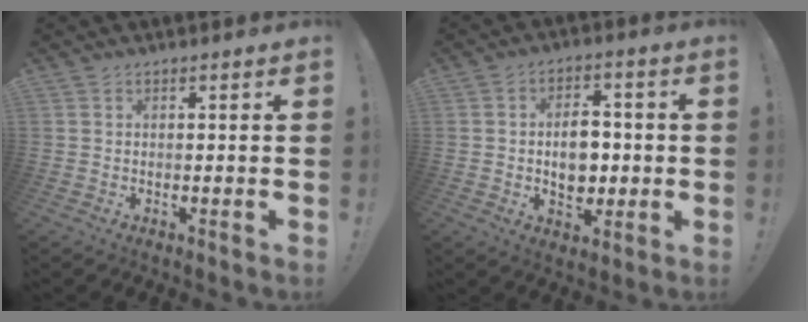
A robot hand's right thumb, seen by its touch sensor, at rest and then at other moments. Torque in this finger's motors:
{"motor_torque": [0.23, 0.07, 0.20, 0.19, 0.25]}